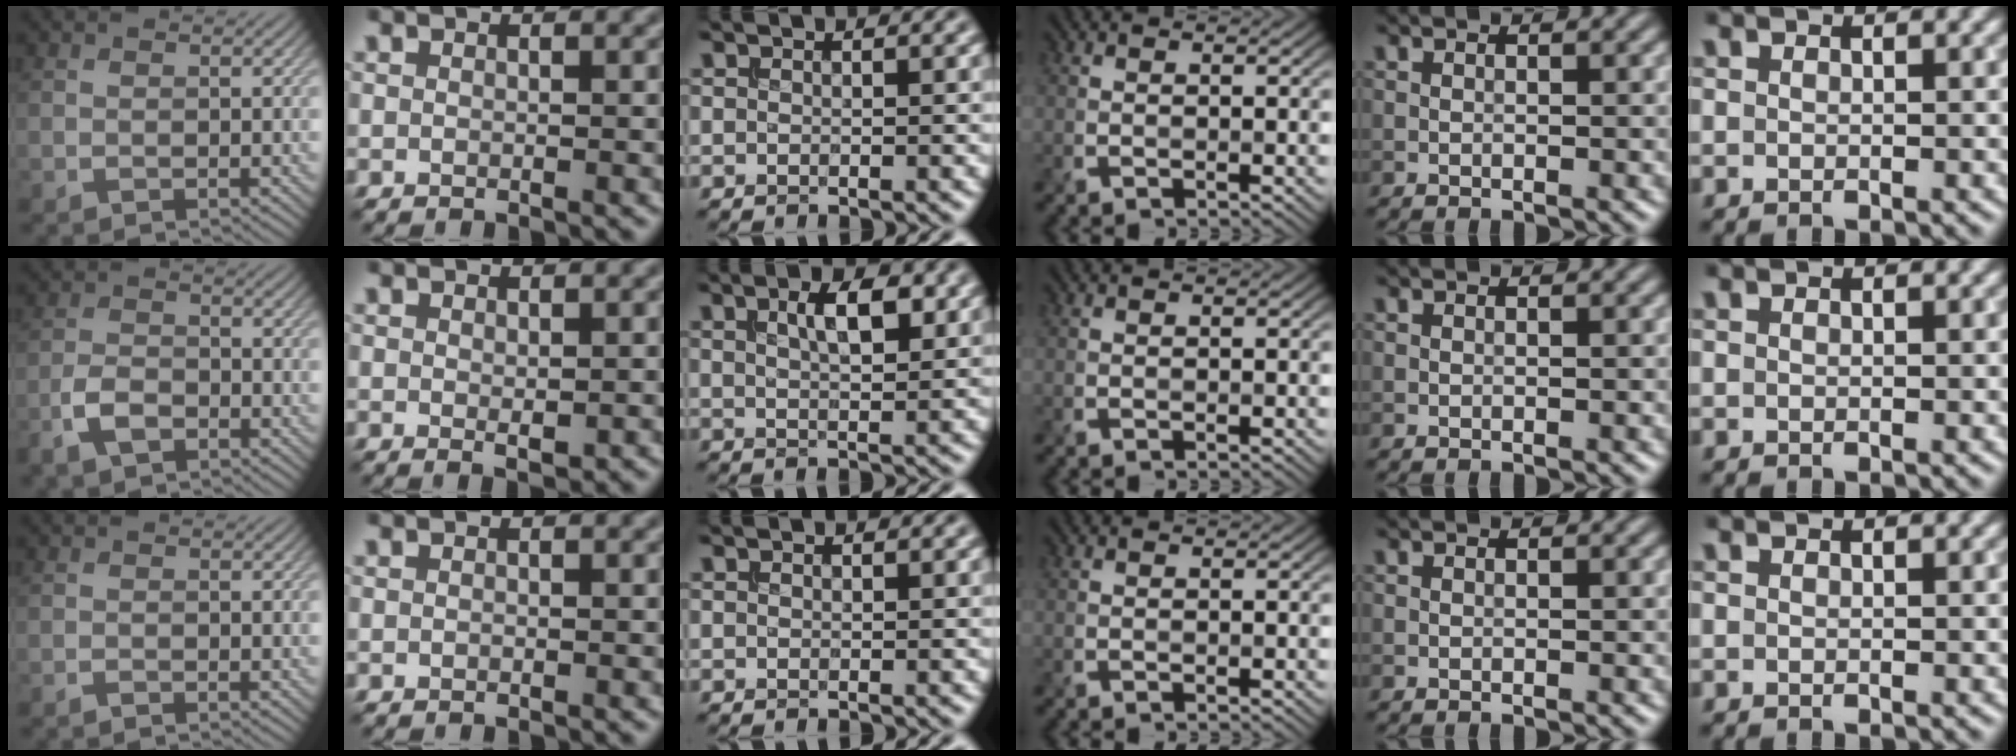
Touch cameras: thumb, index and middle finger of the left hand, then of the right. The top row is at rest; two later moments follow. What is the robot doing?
{"motion": "extract", "object": "file holder"}